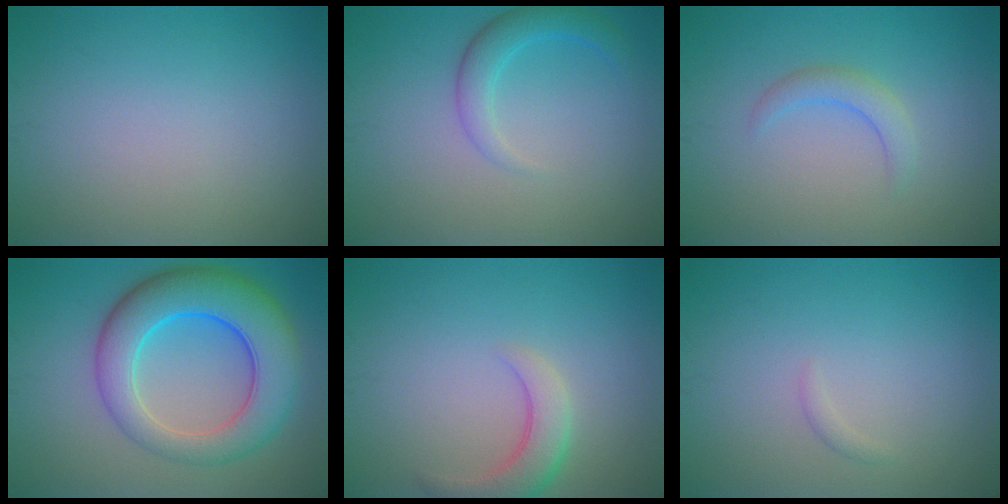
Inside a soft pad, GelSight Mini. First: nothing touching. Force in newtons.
{"total": 2.7, "press": 2.7, "slide": 0.1}
{"total": 2.0, "press": 2.0, "slide": 0.3}
{"total": 9.2, "press": 9.2, "slide": 0.3}
{"total": 3.4, "press": 3.4, "slide": 0.3}
{"total": 0.6, "press": 0.6, "slide": 0.1}